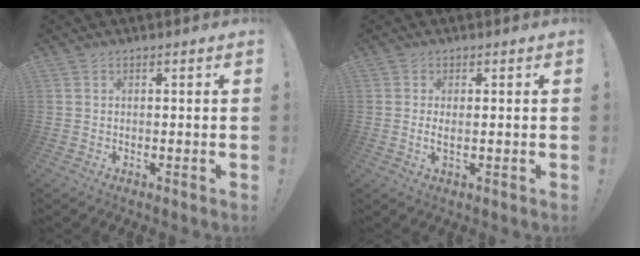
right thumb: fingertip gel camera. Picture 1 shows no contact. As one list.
[{"total": 2.3, "force": [0.1, 0.5, 2.2], "torque": [-0.031, -0.005, -0.002]}]